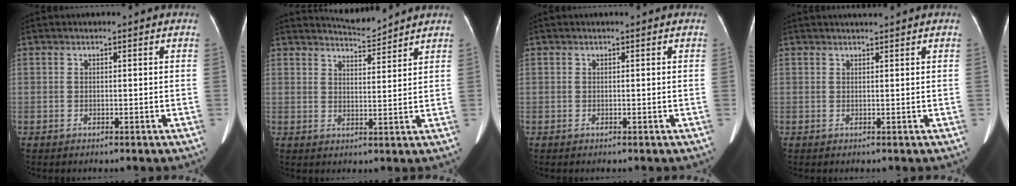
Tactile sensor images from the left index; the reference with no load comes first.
{"total": 4.9, "force": [4.9, -0.3, 0.0], "torque": [-0.012, -0.004, 0.078]}
{"total": 0.0}
{"total": 1.5, "force": [1.4, -0.3, 0.3], "torque": [-0.005, 0.011, 0.029]}